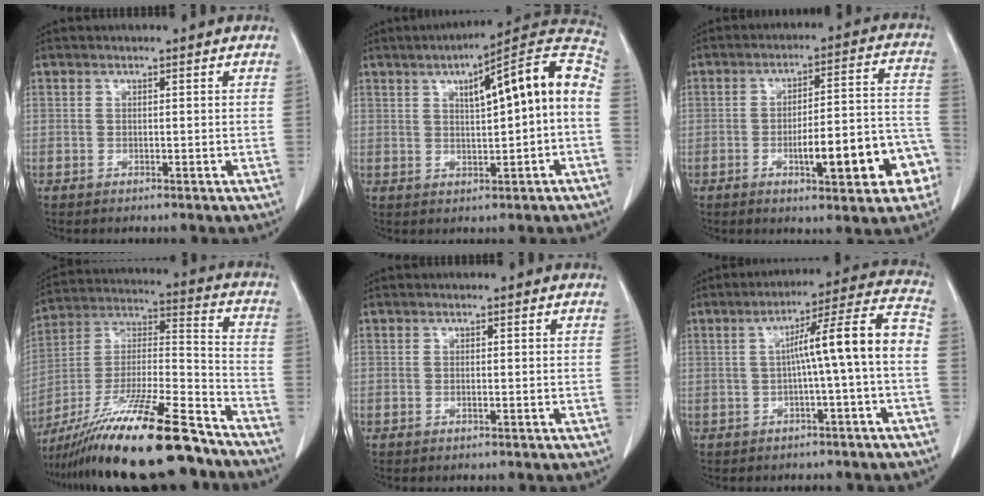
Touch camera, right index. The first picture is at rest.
{"total": 14.3, "force": [1.9, 2.0, 14.0], "torque": [-0.193, 0.041, 0.024]}
{"total": 13.9, "force": [-5.1, 3.1, 12.5], "torque": [-0.168, 0.030, -0.065]}
{"total": 25.0, "force": [-19.6, 2.4, 15.3], "torque": [-0.263, -0.020, -0.338]}
{"total": 0.0}
{"total": 10.2, "force": [-1.0, -0.9, 10.2], "torque": [-0.149, 0.029, -0.014]}